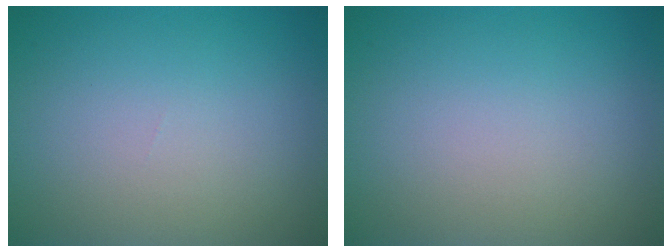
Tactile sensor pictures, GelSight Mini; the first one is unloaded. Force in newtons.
{"total": 0.0}